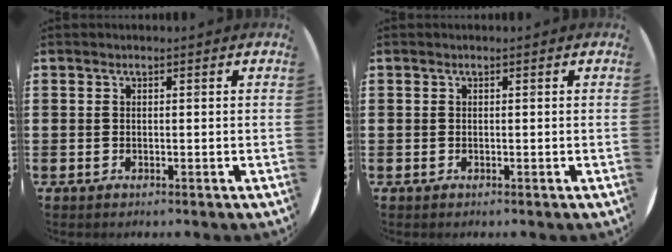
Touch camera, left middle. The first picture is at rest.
{"total": 0.0}